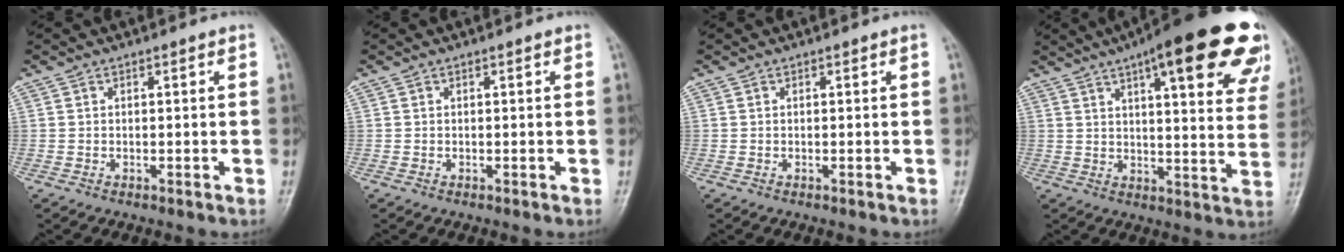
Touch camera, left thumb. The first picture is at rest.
{"total": 0.0}
{"total": 0.0}
{"total": 27.1, "force": [15.9, 7.2, 20.7], "torque": [-0.234, -0.021, 0.197]}